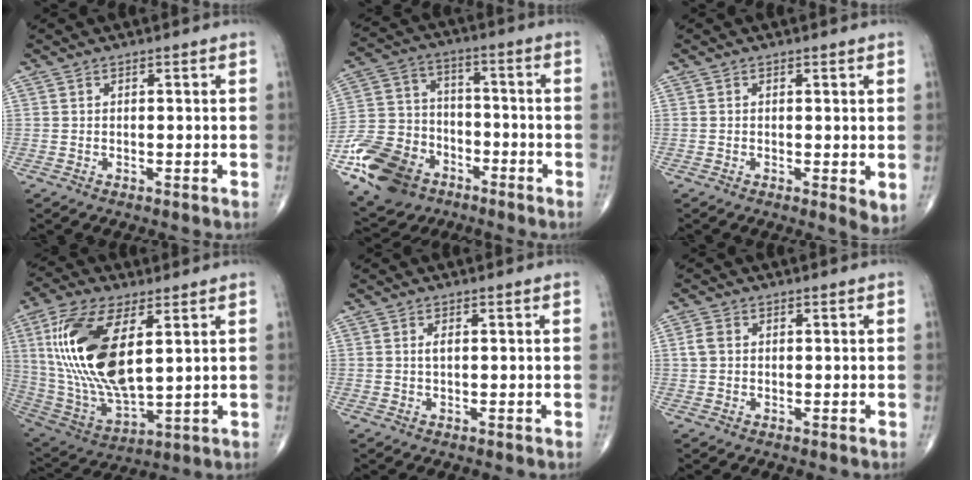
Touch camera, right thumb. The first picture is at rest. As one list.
[{"total": 16.8, "force": [-8.9, 11.9, 7.8], "torque": [-0.136, 0.048, -0.163]}, {"total": 3.0, "force": [0.0, 1.0, 2.8], "torque": [-0.042, -0.012, -0.002]}, {"total": 21.9, "force": [5.3, 9.8, 18.8], "torque": [-0.388, -0.026, 0.106]}, {"total": 1.0, "force": [0.2, 0.3, 0.9], "torque": [-0.019, -0.001, 0.002]}, {"total": 2.3, "force": [0.3, 1.8, 1.4], "torque": [-0.031, 0.007, 0.005]}]